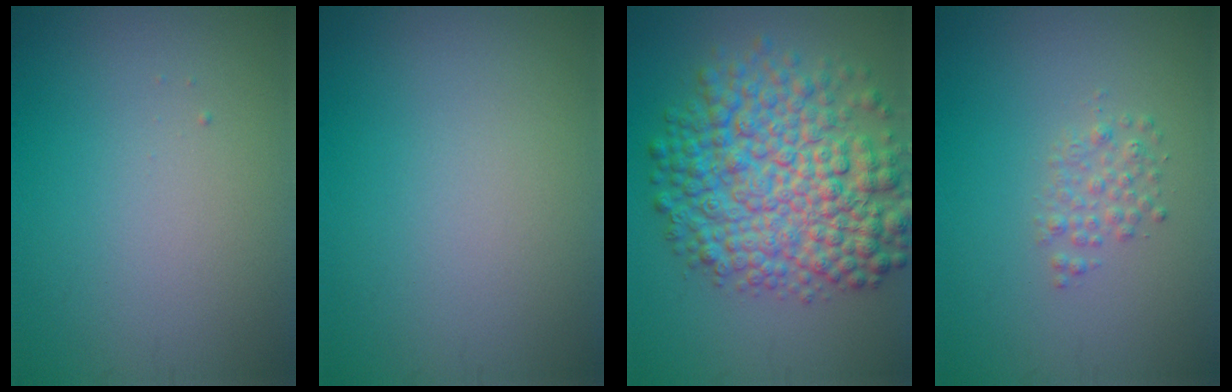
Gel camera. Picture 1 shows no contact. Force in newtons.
{"total": 0.0}
{"total": 10.2, "press": 10.2, "slide": 0.2}
{"total": 1.5, "press": 1.5, "slide": 0.0}